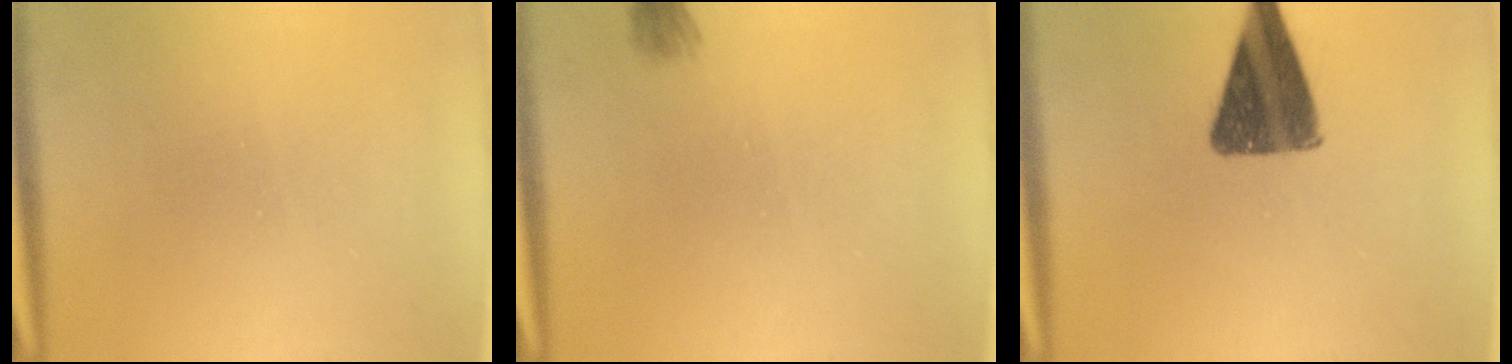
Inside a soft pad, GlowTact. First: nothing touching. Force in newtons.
{"total": 1.9}
{"total": 10.2}